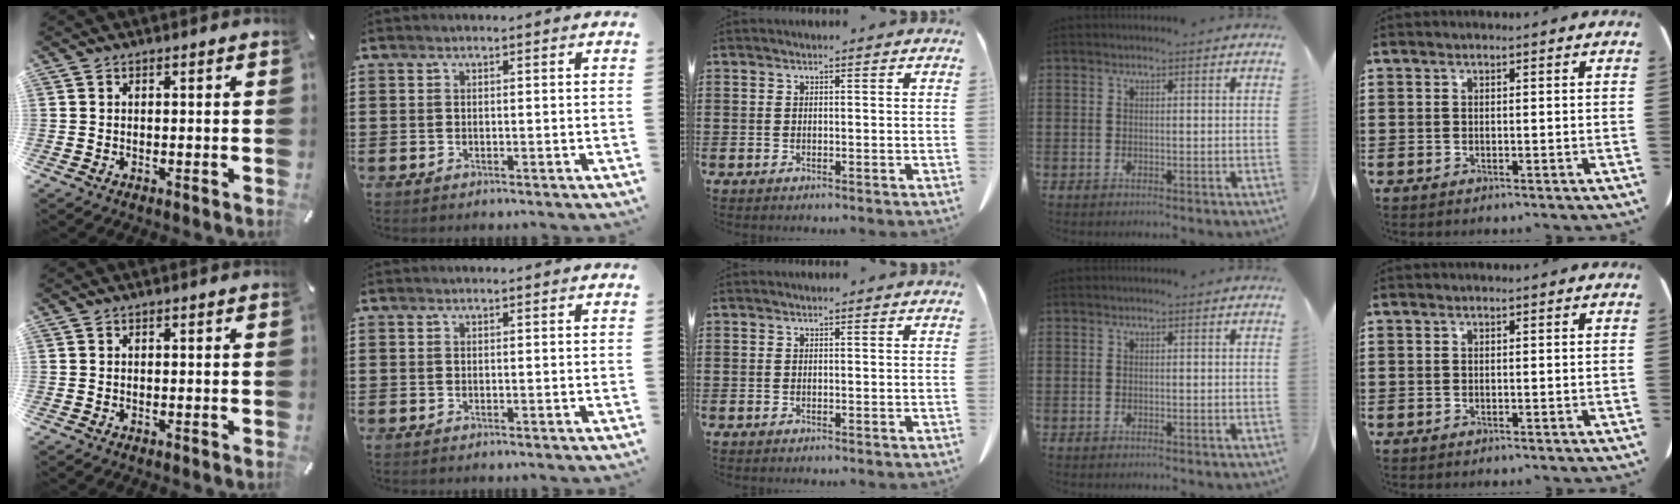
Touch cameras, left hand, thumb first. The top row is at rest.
{}